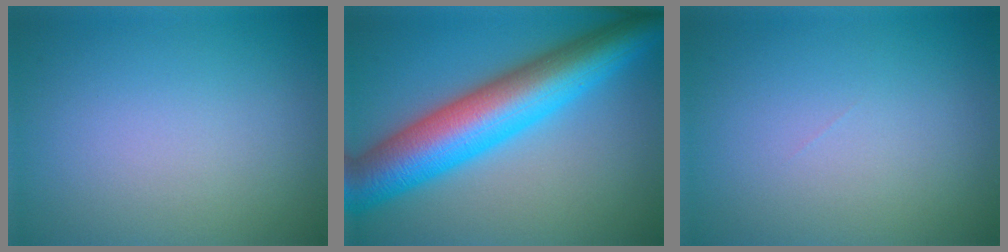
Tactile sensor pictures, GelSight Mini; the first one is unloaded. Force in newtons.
{"total": 11.4, "press": 11.4, "slide": 0.2}
{"total": 0.0}